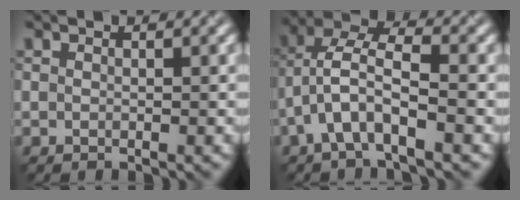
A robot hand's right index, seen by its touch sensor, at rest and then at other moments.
{"total": 5.0, "force": [-1.4, 1.5, 4.5], "torque": [-0.092, 0.026, -0.037]}